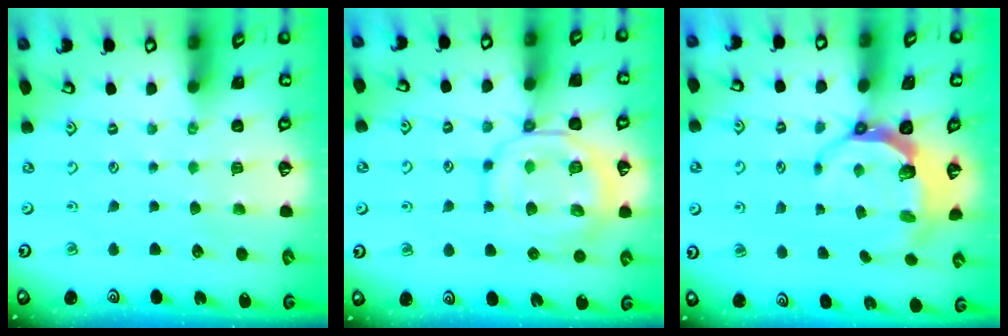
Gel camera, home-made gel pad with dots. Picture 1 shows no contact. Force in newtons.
{"total": 12.4, "press": 12.3, "slide": 1.5}
{"total": 6.9, "press": 5.5, "slide": 4.2}